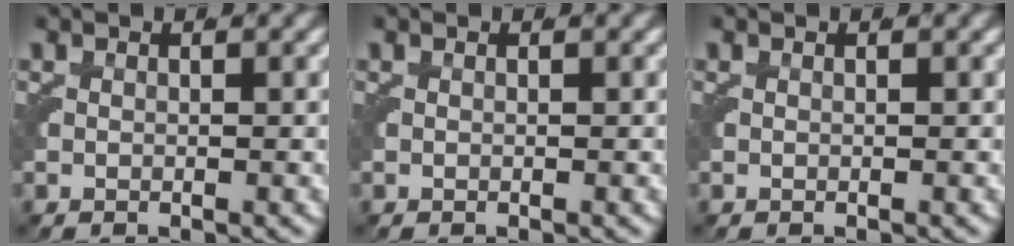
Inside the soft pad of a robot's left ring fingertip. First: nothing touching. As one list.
[{"total": 0.0}, {"total": 0.0}]